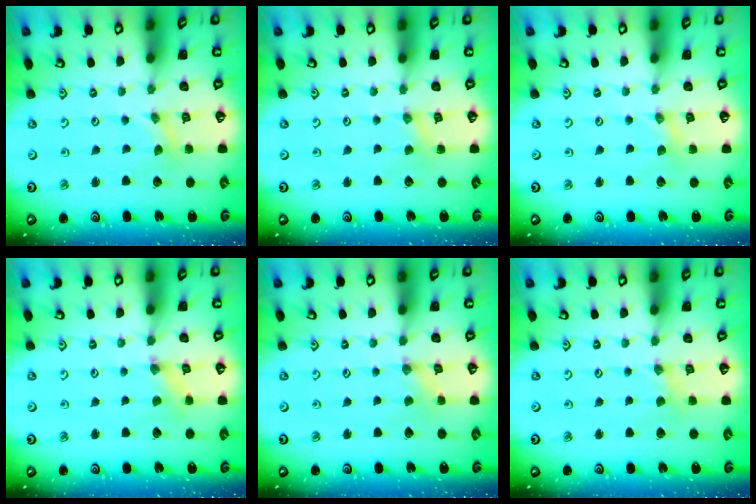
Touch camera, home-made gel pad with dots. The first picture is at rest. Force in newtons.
{"total": 0.6, "press": 0.6, "slide": 0.1}
{"total": 0.0}
{"total": 0.8, "press": 0.7, "slide": 0.3}
{"total": 0.9, "press": 0.9, "slide": 0.2}
{"total": 1.8, "press": 1.8, "slide": 0.4}